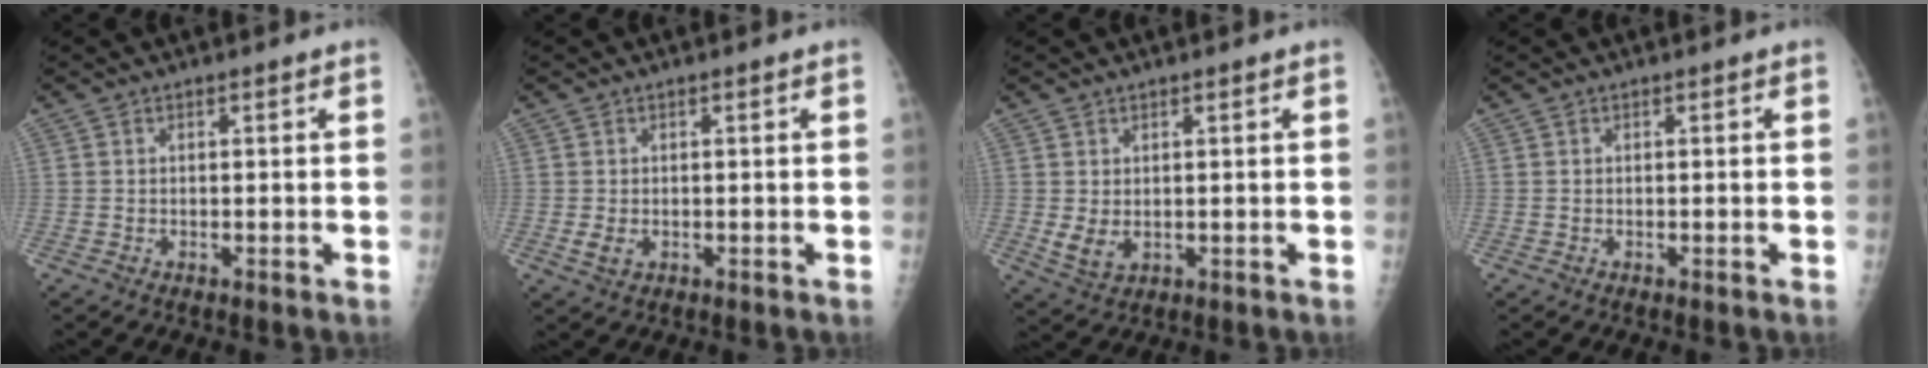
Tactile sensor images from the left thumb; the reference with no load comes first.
{"total": 2.1, "force": [-0.1, 1.4, 1.5], "torque": [-0.027, -0.004, 0.001]}
{"total": 3.7, "force": [0.4, 2.3, 2.8], "torque": [-0.045, -0.012, 0.017]}
{"total": 0.0}